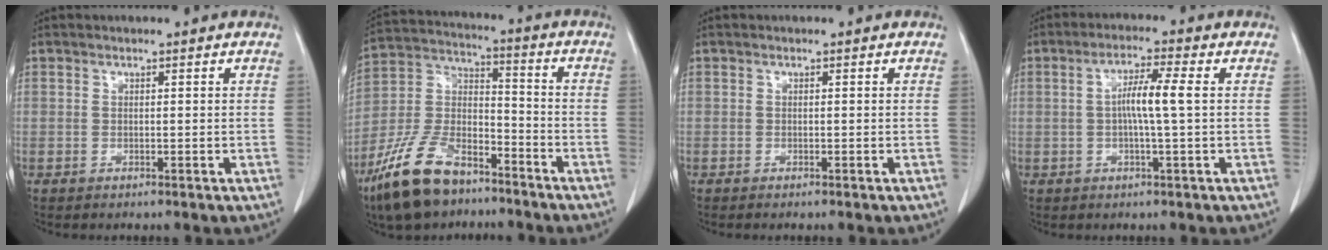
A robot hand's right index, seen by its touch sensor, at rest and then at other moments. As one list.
[{"total": 15.0, "force": [-10.5, 6.6, 8.4], "torque": [-0.186, 0.006, -0.198]}, {"total": 0.8, "force": [-0.7, 0.0, 0.4], "torque": [-0.007, -0.002, -0.008]}, {"total": 5.4, "force": [0.2, -0.2, 5.4], "torque": [-0.104, 0.006, 0.003]}]